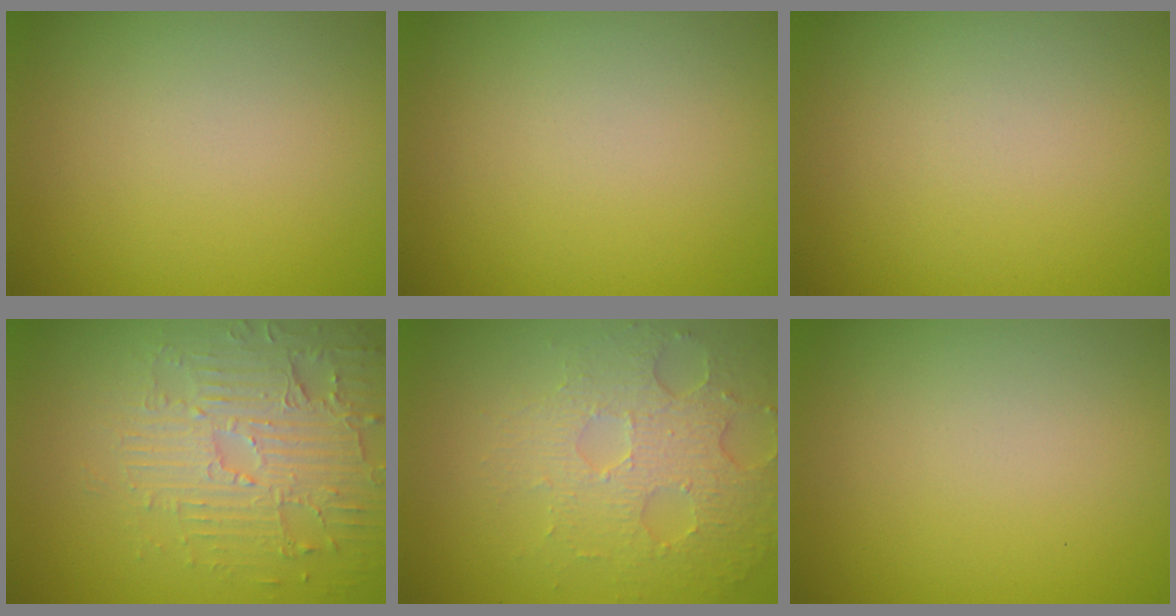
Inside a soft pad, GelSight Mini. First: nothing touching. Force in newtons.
{"total": 0.0}
{"total": 0.0}
{"total": 4.2, "press": 3.9, "slide": 1.6}
{"total": 5.0, "press": 3.5, "slide": 3.7}
{"total": 0.0}